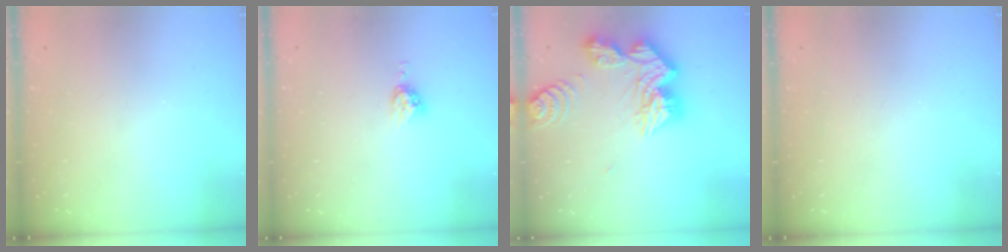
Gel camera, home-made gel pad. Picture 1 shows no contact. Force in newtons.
{"total": 5.1, "press": 5.1, "slide": 0.7}
{"total": 19.6, "press": 19.5, "slide": 1.9}
{"total": 0.0}